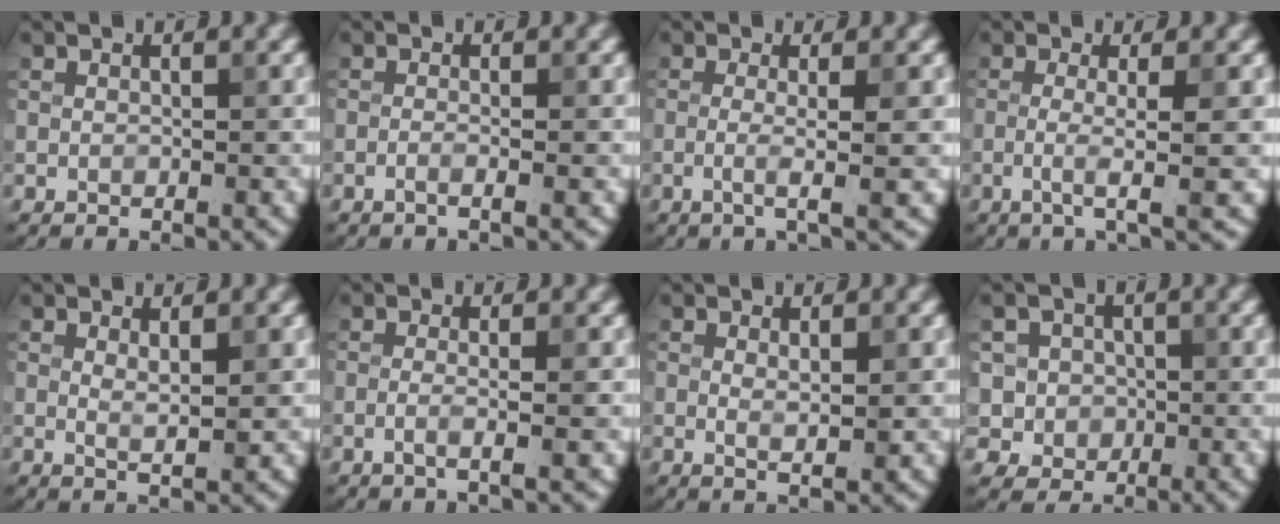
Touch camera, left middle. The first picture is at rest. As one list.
[{"total": 1.6, "force": [-0.5, 0.5, 1.4], "torque": [-0.017, -0.003, -0.017]}, {"total": 2.8, "force": [-0.3, 0.6, 2.7], "torque": [-0.043, -0.008, -0.013]}, {"total": 3.1, "force": [-0.5, 0.5, 3.1], "torque": [-0.052, -0.008, -0.016]}, {"total": 1.5, "force": [0.6, 0.2, 1.4], "torque": [-0.022, -0.008, 0.009]}, {"total": 2.2, "force": [-0.4, 0.7, 2.1], "torque": [-0.030, -0.004, -0.016]}, {"total": 1.6, "force": [0.3, 0.3, 1.6], "torque": [-0.025, -0.005, 0.004]}, {"total": 4.3, "force": [0.3, 4.1, 1.1], "torque": [-0.006, 0.017, -0.002]}]